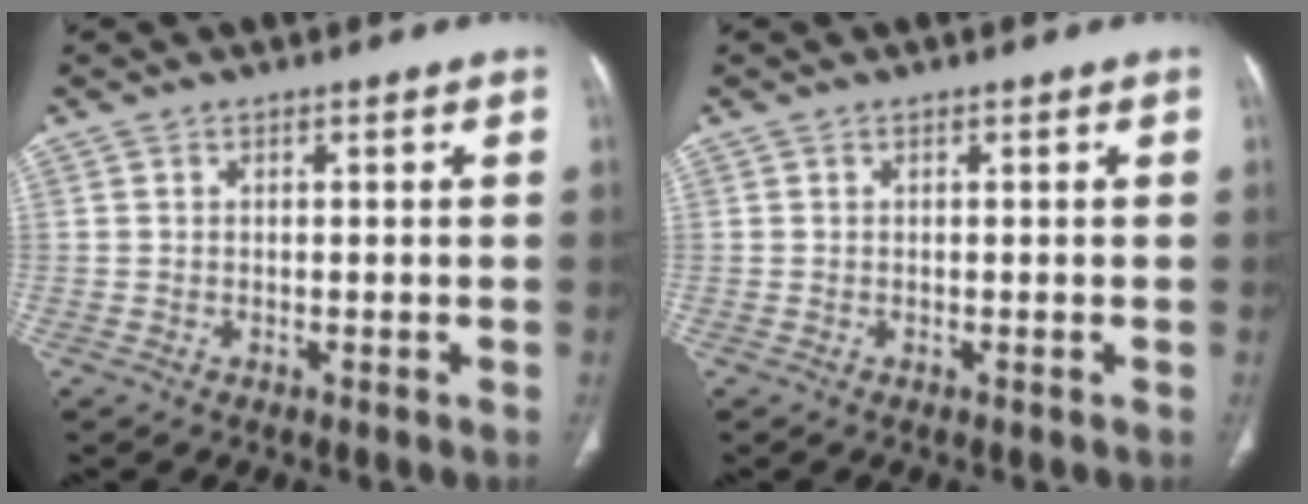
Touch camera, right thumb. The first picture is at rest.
{"total": 0.0}